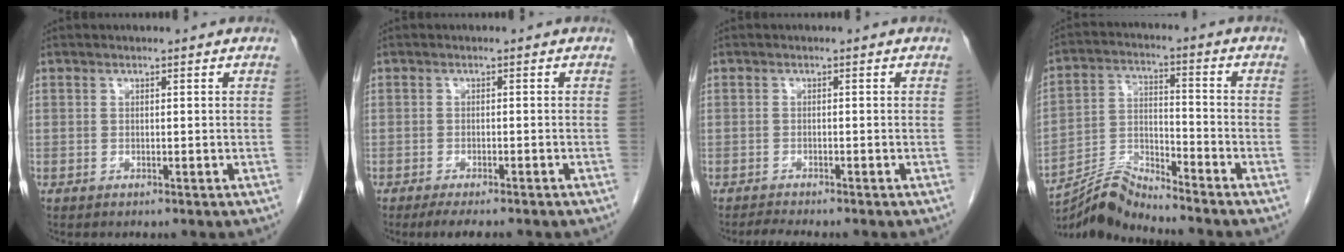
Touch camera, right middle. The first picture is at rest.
{"total": 5.6, "force": [-4.5, 0.9, 3.2], "torque": [-0.038, -0.009, -0.061]}
{"total": 2.4, "force": [-2.2, -0.1, 0.9], "torque": [-0.021, -0.009, -0.035]}
{"total": 7.9, "force": [-7.8, -1.1, 0.5], "torque": [-0.019, 0.013, -0.147]}